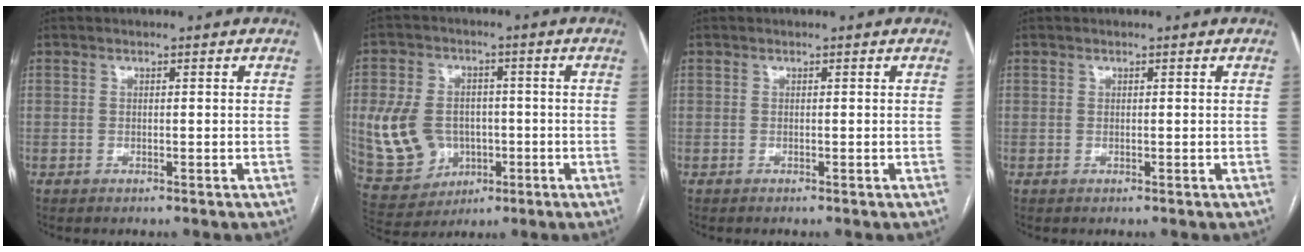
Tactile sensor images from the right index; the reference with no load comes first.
{"total": 11.9, "force": [-1.1, 9.6, 7.0], "torque": [-0.166, 0.018, 0.002]}
{"total": 0.0}
{"total": 0.0}